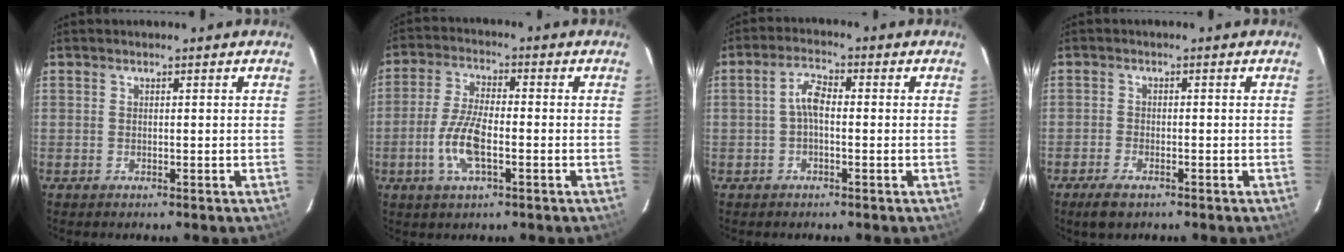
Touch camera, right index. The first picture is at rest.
{"total": 8.5, "force": [-2.7, 2.9, 7.5], "torque": [-0.162, 0.001, -0.056]}
{"total": 3.9, "force": [-0.3, 1.7, 3.5], "torque": [-0.071, 0.014, -0.007]}
{"total": 3.6, "force": [-2.6, 1.5, 2.0], "torque": [-0.055, -0.006, -0.048]}